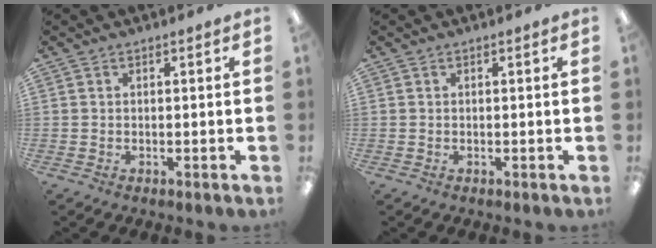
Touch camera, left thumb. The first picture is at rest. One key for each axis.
{"total": 0.0}